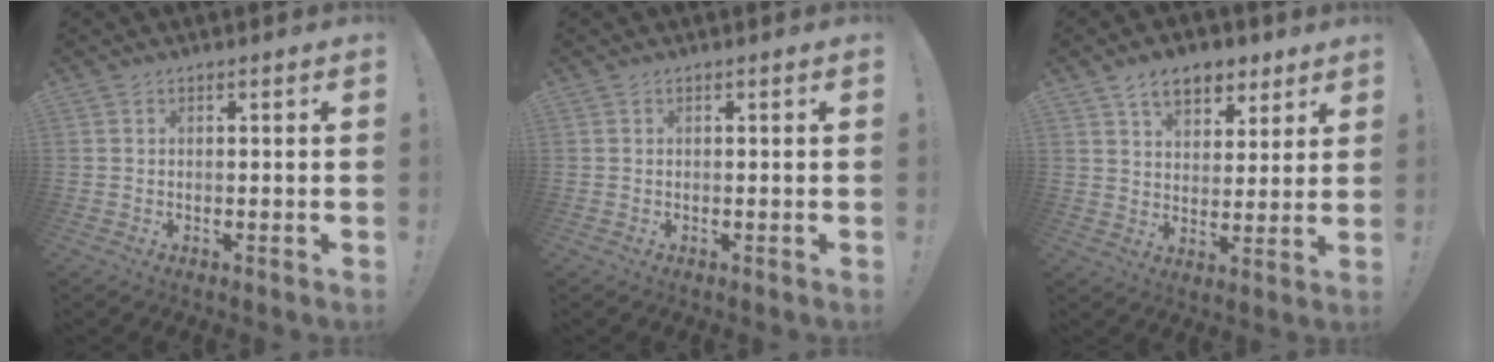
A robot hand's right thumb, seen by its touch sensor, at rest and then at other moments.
{"total": 0.0}
{"total": 10.3, "force": [6.2, 6.4, 5.2], "torque": [-0.076, -0.024, 0.116]}